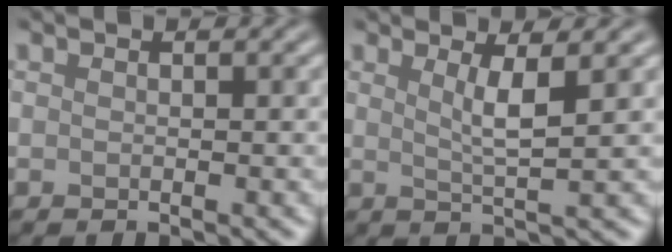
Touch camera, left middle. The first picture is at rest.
{"total": 2.8, "force": [1.0, 0.5, 2.6], "torque": [-0.040, -0.004, 0.017]}